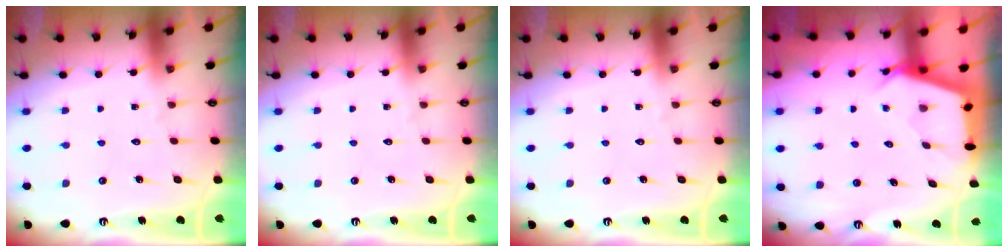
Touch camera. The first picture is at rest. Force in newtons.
{"total": 0.0}
{"total": 0.0}
{"total": 2.8, "press": 2.8, "slide": 0.3}